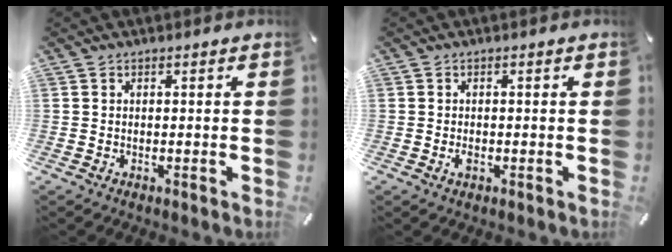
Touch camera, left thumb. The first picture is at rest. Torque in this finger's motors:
{"motor_torque": [-0.01, 0.01, 0.06, 0.08, 0.00]}